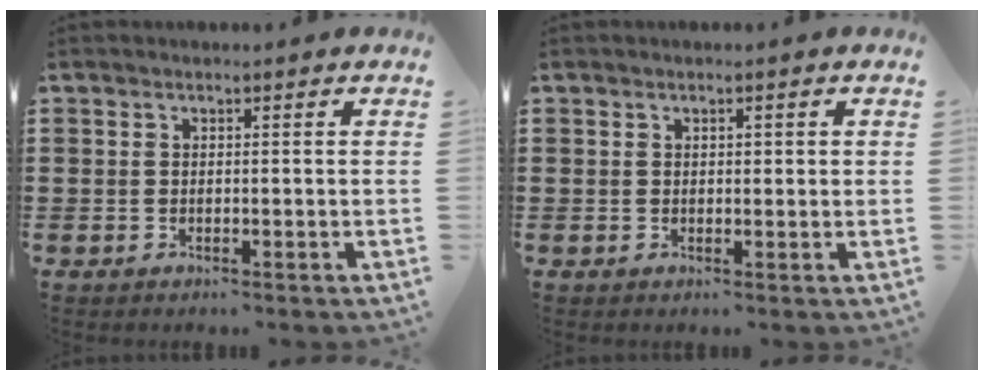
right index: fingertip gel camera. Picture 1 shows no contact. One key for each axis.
{"total": 0.7, "fx": 0.3, "fy": 0.4, "fz": 0.5, "tx": -0.010, "ty": 0.004, "tz": 0.004}